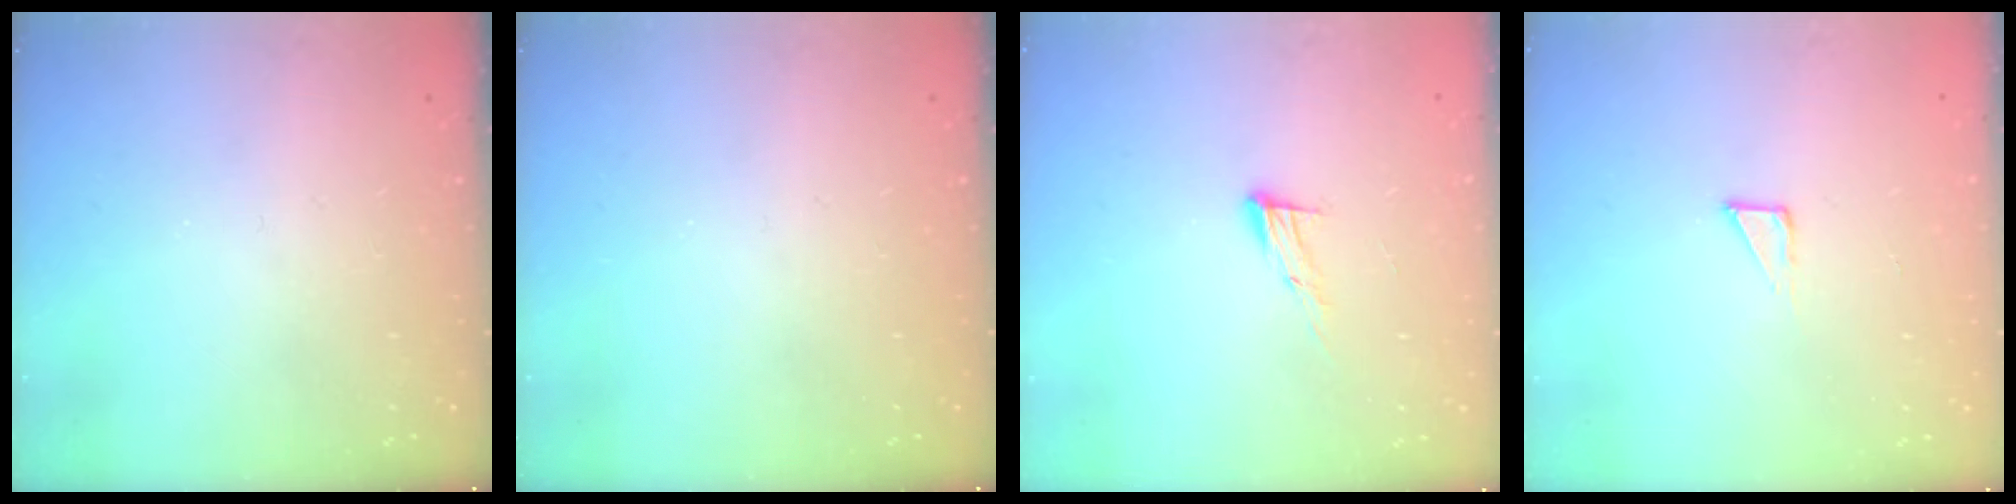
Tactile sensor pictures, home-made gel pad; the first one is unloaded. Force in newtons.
{"total": 0.0}
{"total": 8.3, "press": 8.2, "slide": 1.3}
{"total": 2.3, "press": 2.3, "slide": 0.1}